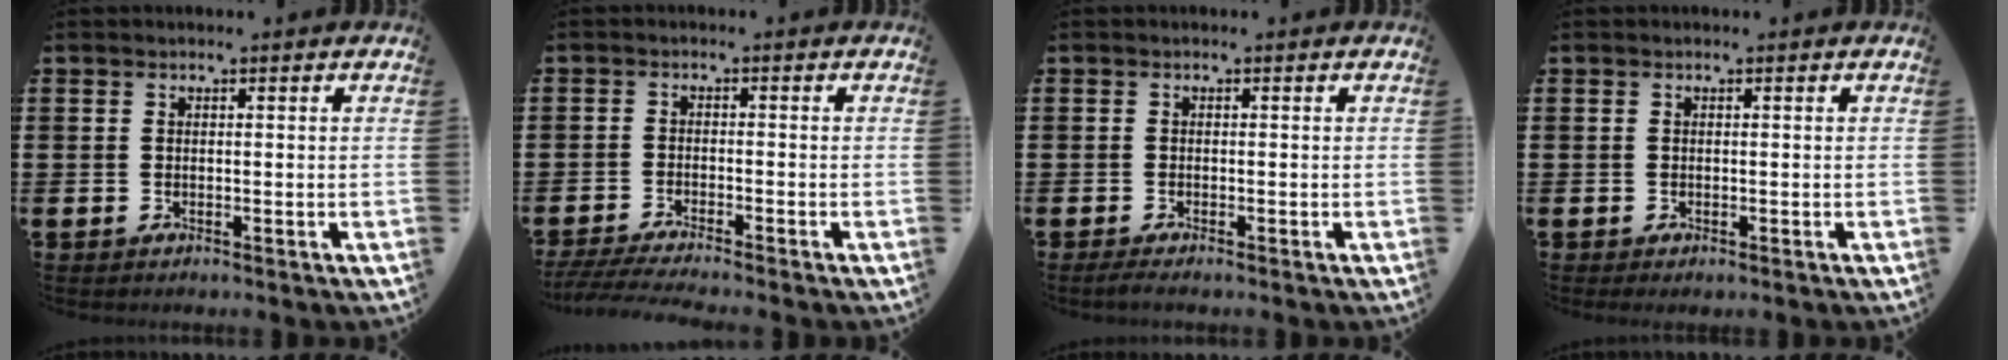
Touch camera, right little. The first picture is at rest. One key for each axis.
{"total": 2.3, "fx": -2.1, "fy": -0.1, "fz": 1.1, "tx": -0.018, "ty": 0.001, "tz": -0.039}
{"total": 0.8, "fx": -0.4, "fy": 0.1, "fz": 0.6, "tx": -0.012, "ty": -0.001, "tz": -0.008}
{"total": 0.0}